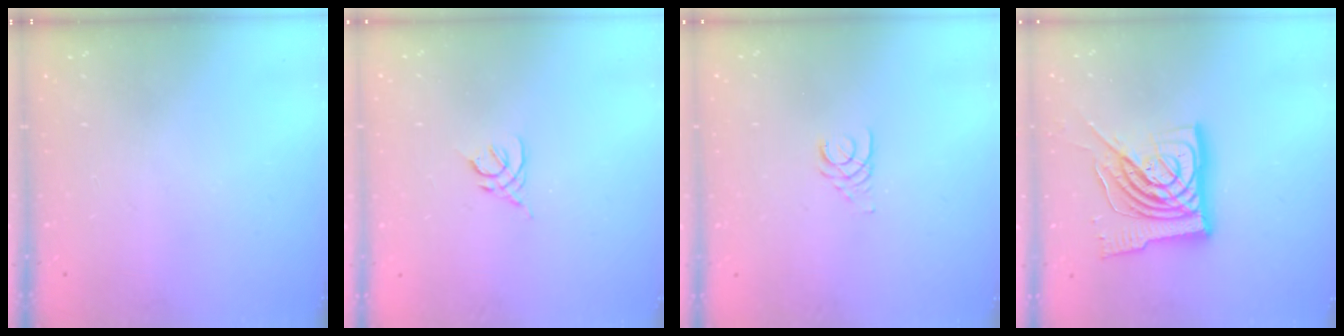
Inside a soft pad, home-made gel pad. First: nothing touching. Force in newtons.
{"total": 2.8, "press": 2.8, "slide": 0.7}
{"total": 2.5, "press": 2.5, "slide": 0.3}
{"total": 18.2, "press": 18.1, "slide": 1.9}